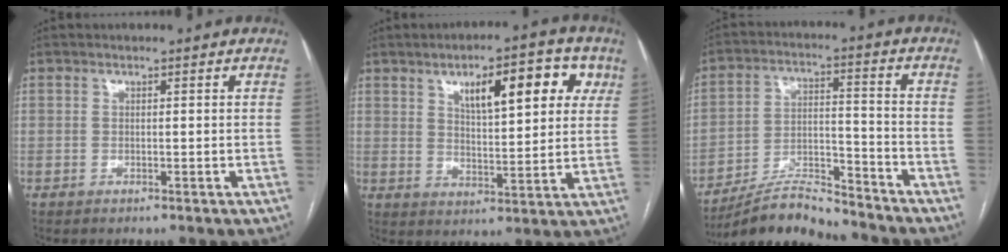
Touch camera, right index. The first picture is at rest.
{"total": 12.5, "force": [5.6, 4.4, 10.3], "torque": [-0.137, 0.020, 0.083]}
{"total": 11.4, "force": [-10.7, 1.3, 3.6], "torque": [-0.055, 0.010, -0.191]}